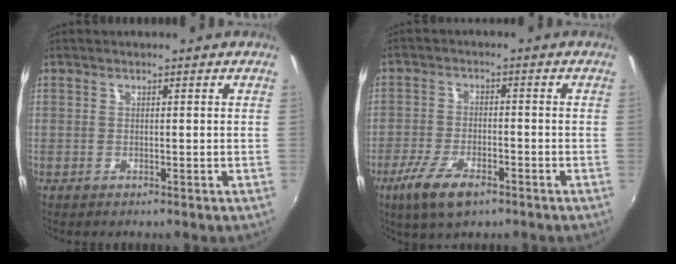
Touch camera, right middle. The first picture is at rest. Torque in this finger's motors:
{"motor_torque": [1.14, -1.00, 0.47, 0.12]}